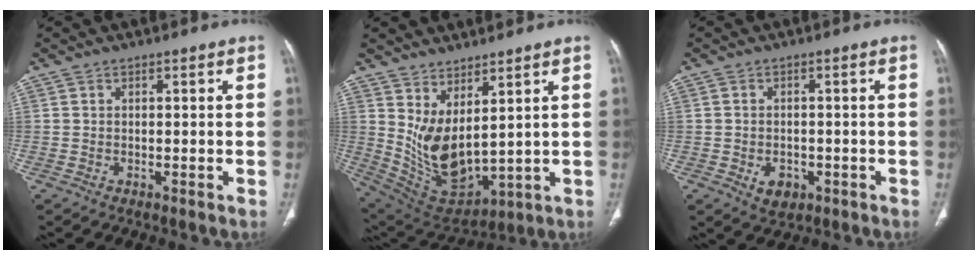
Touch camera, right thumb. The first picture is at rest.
{"total": 11.9, "force": [4.2, 5.3, 9.8], "torque": [-0.175, -0.044, 0.109]}
{"total": 4.1, "force": [-1.5, 2.9, 2.4], "torque": [-0.029, 0.005, -0.013]}